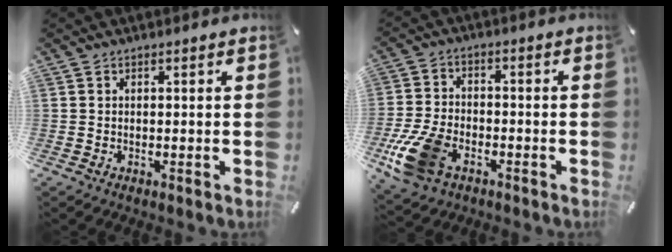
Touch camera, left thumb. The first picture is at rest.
{"total": 12.3, "force": [-5.7, 7.6, 7.8], "torque": [-0.165, 0.021, -0.101]}